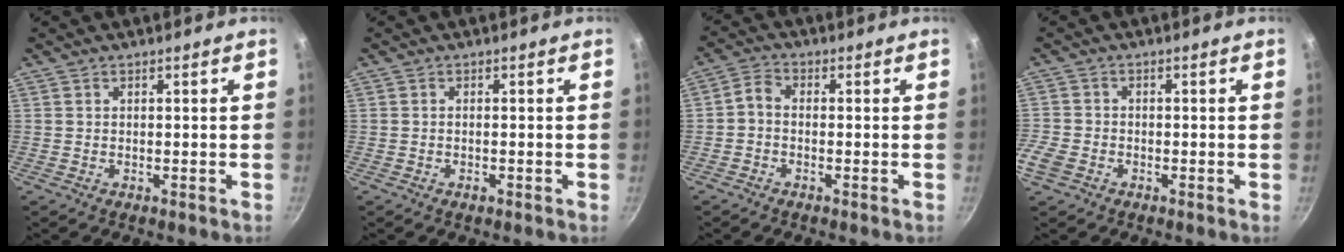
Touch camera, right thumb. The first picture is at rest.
{"total": 0.9, "force": [-0.5, 0.3, 0.6], "torque": [-0.012, 0.003, -0.009]}
{"total": 2.9, "force": [-1.0, 2.0, 1.8], "torque": [-0.045, 0.019, -0.032]}
{"total": 4.9, "force": [-2.5, 3.4, 2.6], "torque": [-0.062, 0.008, -0.056]}